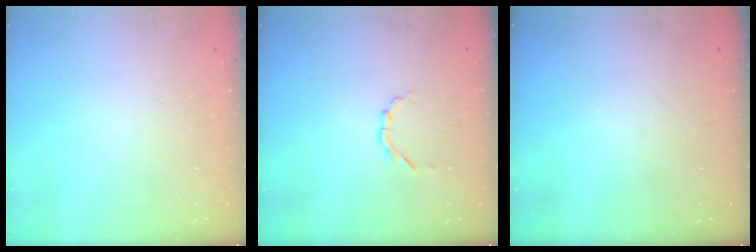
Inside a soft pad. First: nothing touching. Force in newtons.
{"total": 2.3, "press": 2.2, "slide": 0.8}
{"total": 0.0}